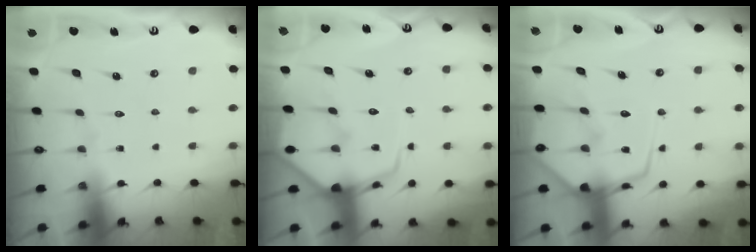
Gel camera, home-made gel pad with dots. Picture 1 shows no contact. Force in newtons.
{"total": 9.8, "press": 9.7, "slide": 1.1}
{"total": 14.0, "press": 14.0, "slide": 1.4}